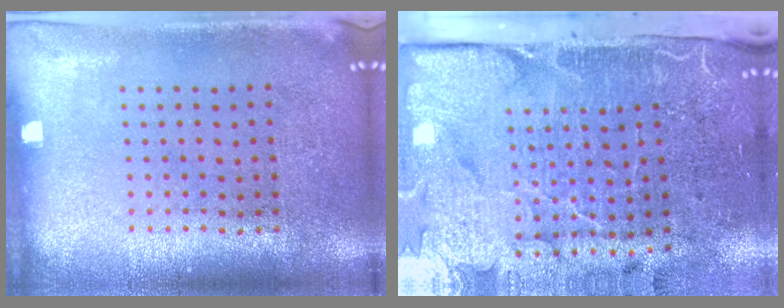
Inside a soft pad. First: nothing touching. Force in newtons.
{"total": 5.2, "press": 4.1, "slide": 3.2}